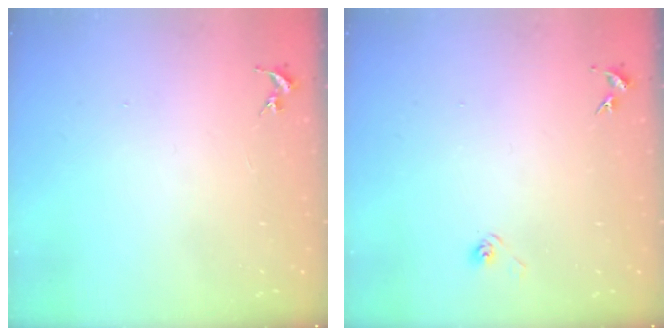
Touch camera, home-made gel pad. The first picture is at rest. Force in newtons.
{"total": 2.9, "press": 2.5, "slide": 1.5}